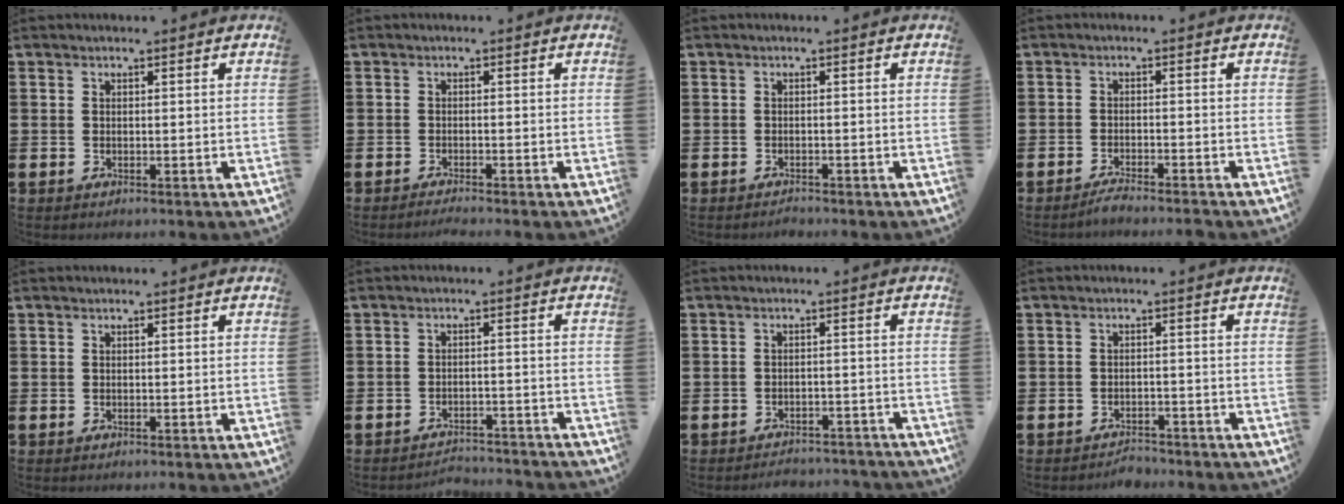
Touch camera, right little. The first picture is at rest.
{"total": 1.0, "force": [-0.9, -0.1, 0.3], "torque": [-0.006, -0.002, -0.018]}
{"total": 0.6, "force": [-0.6, 0.1, 0.0], "torque": [-0.003, -0.002, -0.014]}
{"total": 1.9, "force": [-1.7, -0.2, 0.7], "torque": [-0.012, 0.004, -0.034]}
{"total": 0.0}
{"total": 2.6, "force": [-2.6, 0.0, -0.1], "torque": [-0.005, 0.003, -0.056]}
{"total": 2.3, "force": [-2.3, 0.1, -0.1], "torque": [-0.006, 0.003, -0.050]}
{"total": 1.8, "force": [-1.8, 0.2, 0.0], "torque": [-0.006, 0.005, -0.040]}